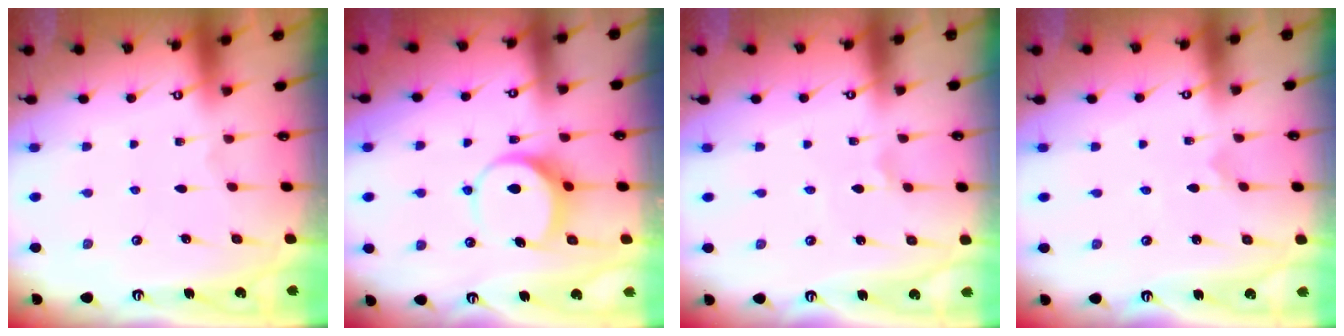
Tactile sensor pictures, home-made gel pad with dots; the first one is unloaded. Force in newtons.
{"total": 9.3, "press": 9.2, "slide": 0.9}
{"total": 0.7, "press": 0.5, "slide": 0.4}
{"total": 0.0}